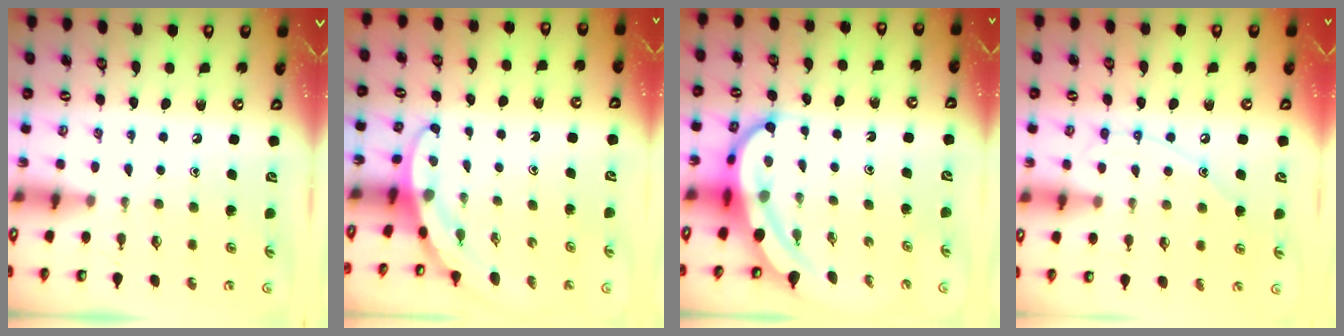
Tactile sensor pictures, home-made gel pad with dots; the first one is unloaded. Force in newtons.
{"total": 3.3, "press": 3.3, "slide": 0.1}
{"total": 6.5, "press": 6.5, "slide": 0.8}
{"total": 9.5, "press": 9.4, "slide": 0.8}